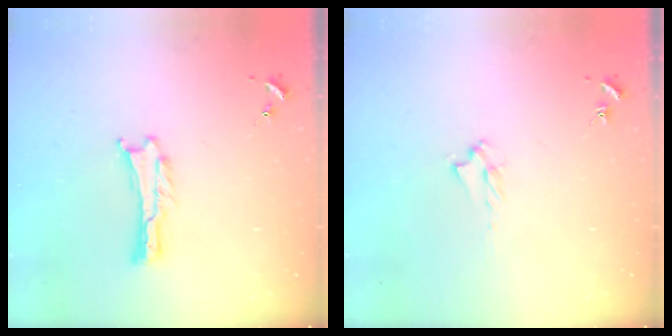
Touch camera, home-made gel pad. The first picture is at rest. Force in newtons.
{"total": 1.7, "press": 1.6, "slide": 0.3}